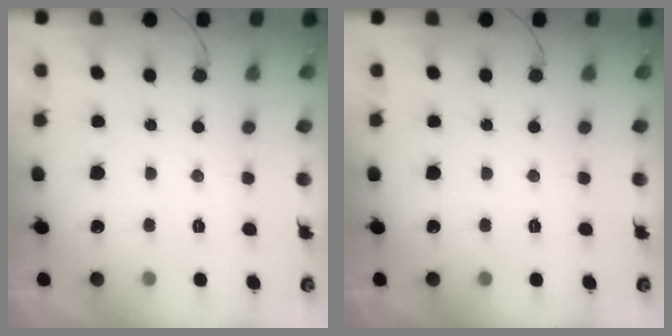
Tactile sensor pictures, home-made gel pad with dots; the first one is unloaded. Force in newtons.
{"total": 0.0}